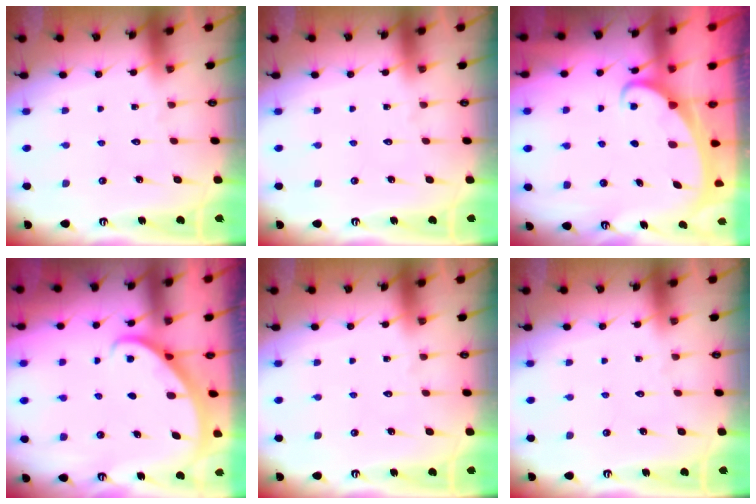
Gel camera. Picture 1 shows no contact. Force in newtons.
{"total": 0.0}
{"total": 2.0, "press": 2.0, "slide": 0.3}
{"total": 2.3, "press": 2.3, "slide": 0.2}
{"total": 0.0}
{"total": 0.0}